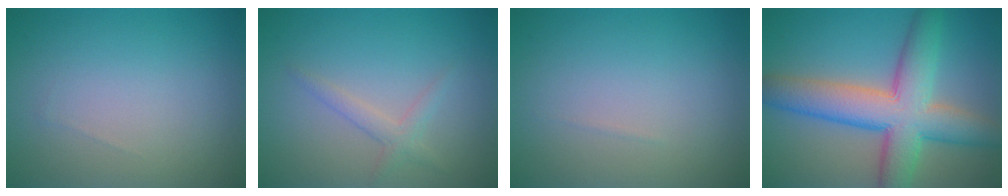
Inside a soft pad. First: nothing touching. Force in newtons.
{"total": 1.6, "press": 1.6, "slide": 0.1}
{"total": 0.0}
{"total": 9.2, "press": 9.2, "slide": 0.3}